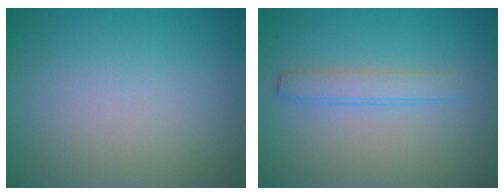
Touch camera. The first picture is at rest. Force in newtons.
{"total": 2.1, "press": 2.1, "slide": 0.1}